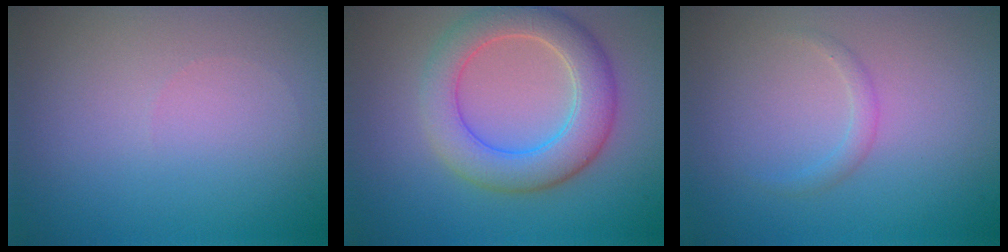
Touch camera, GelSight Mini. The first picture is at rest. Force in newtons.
{"total": 5.9, "press": 5.9, "slide": 0.1}
{"total": 1.1, "press": 1.1, "slide": 0.0}